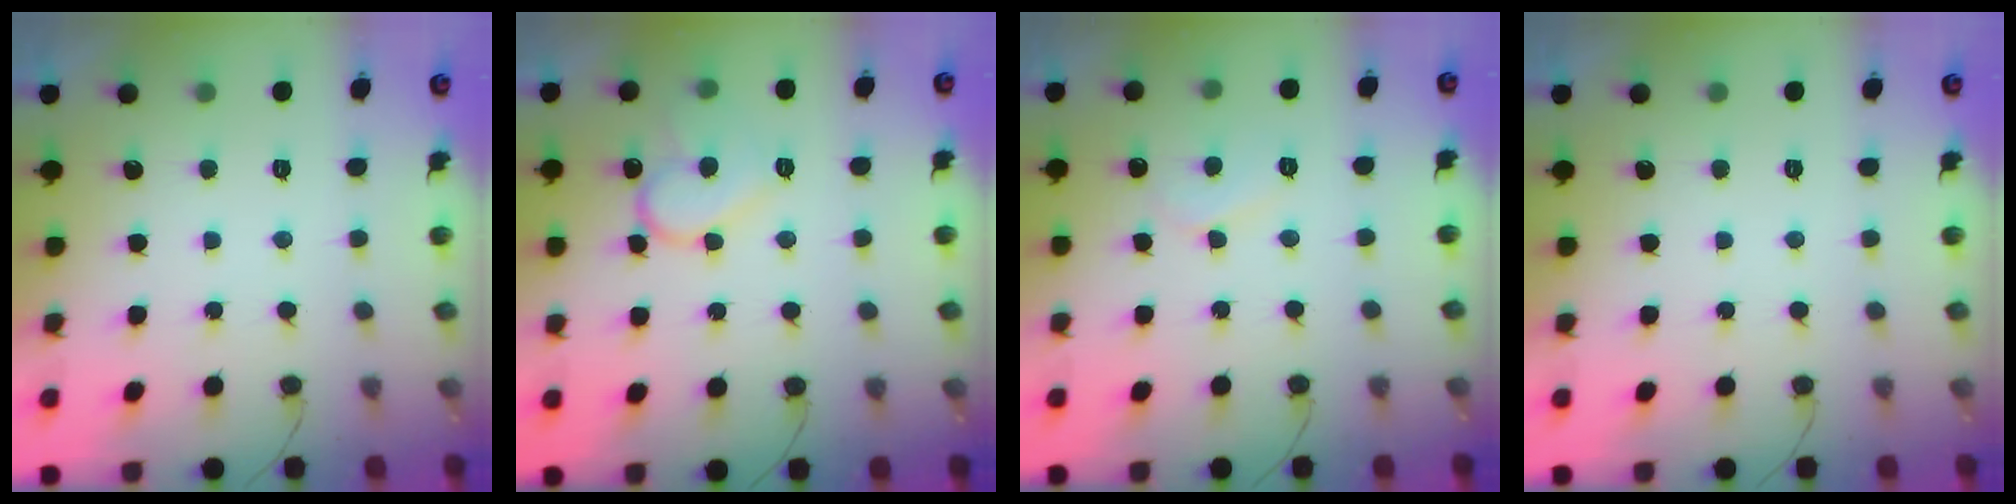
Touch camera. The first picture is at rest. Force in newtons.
{"total": 12.4, "press": 12.3, "slide": 1.3}
{"total": 5.5, "press": 5.5, "slide": 0.6}
{"total": 0.0}